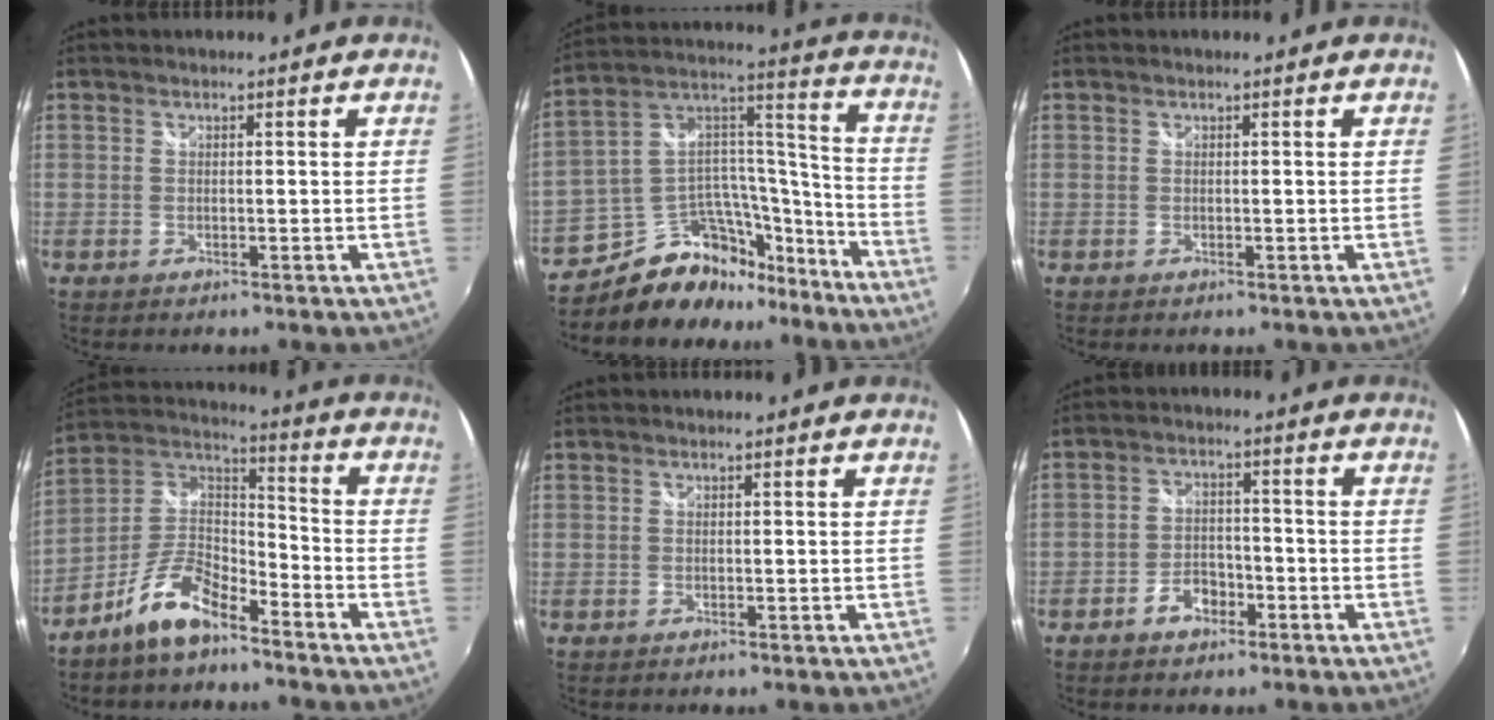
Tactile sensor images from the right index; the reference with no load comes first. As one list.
[{"total": 16.9, "force": [-12.9, 9.5, 5.4], "torque": [-0.099, 0.085, -0.199]}, {"total": 0.0}, {"total": 11.3, "force": [-7.6, 4.2, 7.3], "torque": [-0.165, 0.022, -0.145]}, {"total": 0.0}, {"total": 5.0, "force": [-3.1, 3.0, 2.4], "torque": [-0.055, 0.008, -0.049]}]